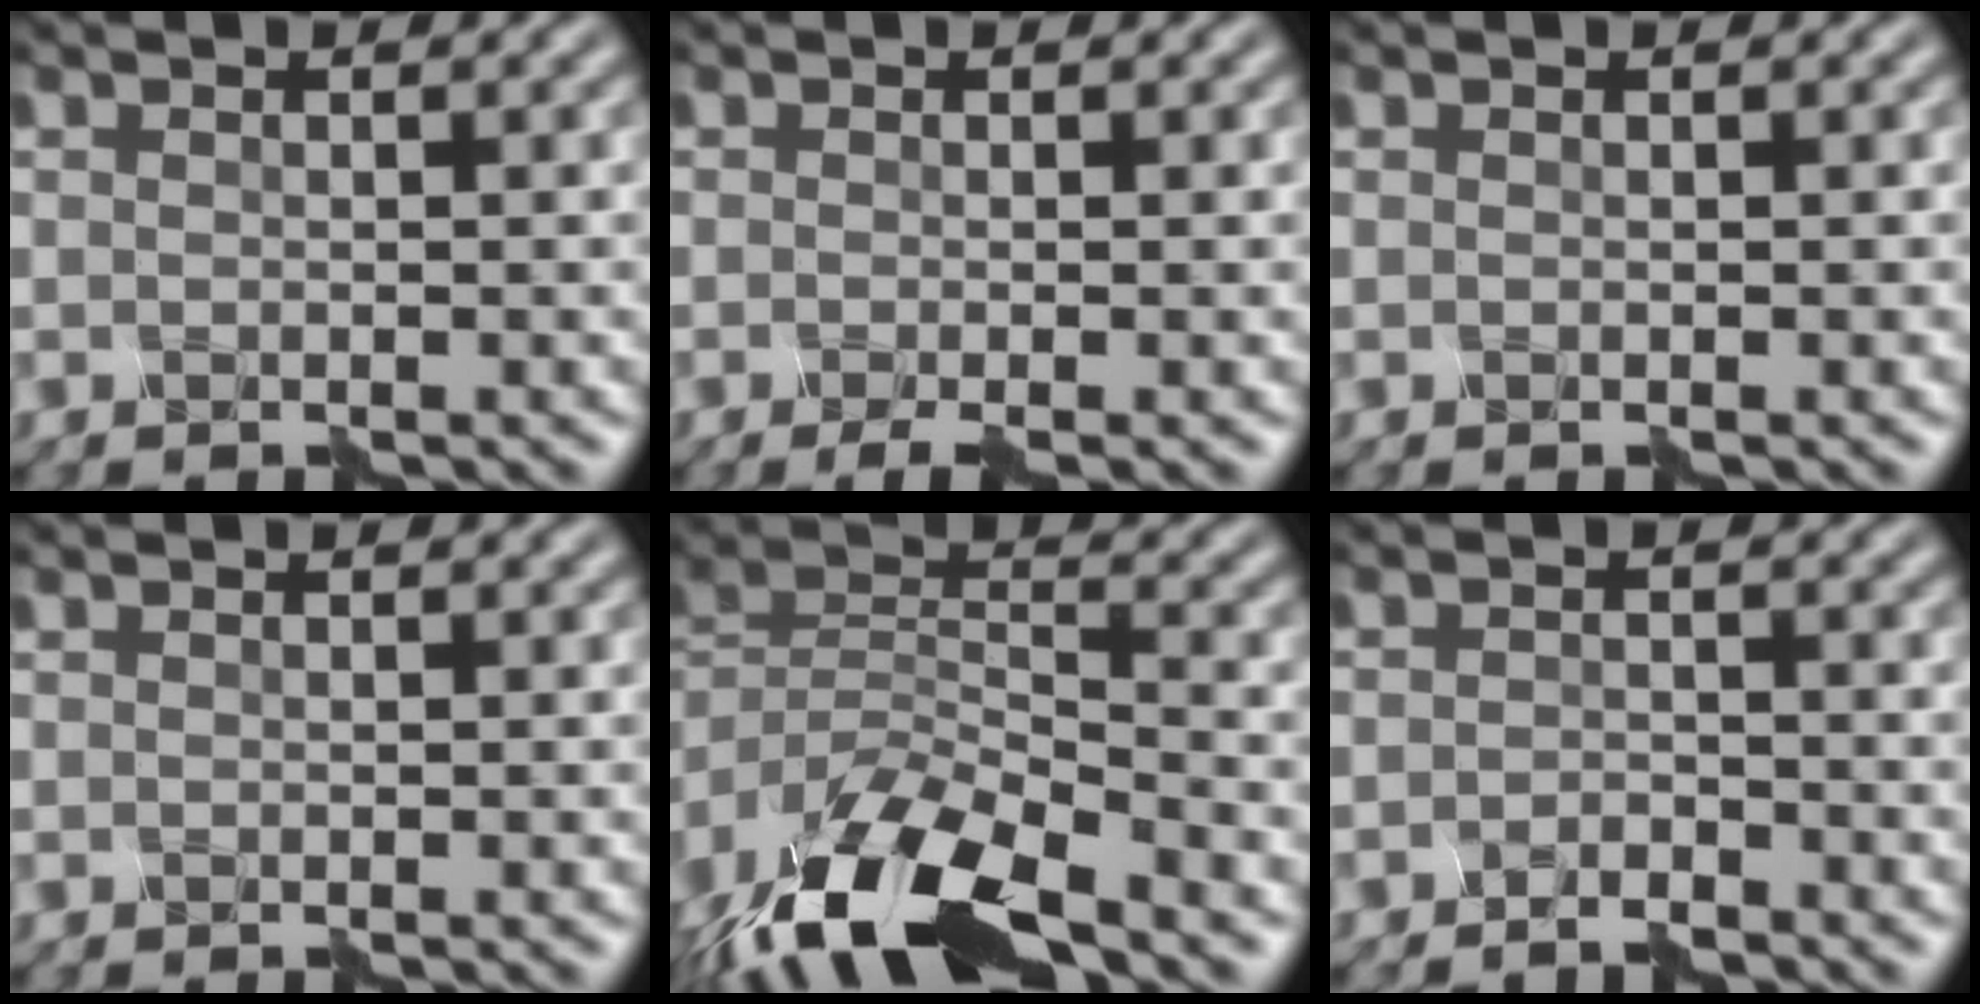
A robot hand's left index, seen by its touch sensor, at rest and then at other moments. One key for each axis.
{"total": 1.7, "fx": -0.9, "fy": 0.3, "fz": 1.5, "tx": -0.027, "ty": -0.004, "tz": -0.015}
{"total": 0.0}
{"total": 0.0}
{"total": 12.8, "fx": -8.8, "fy": 4.2, "fz": 8.3, "tx": -0.171, "ty": -0.002, "tz": -0.158}
{"total": 1.5, "fx": -1.4, "fy": 0.1, "fz": 0.4, "tx": -0.005, "ty": 0.004, "tz": -0.024}